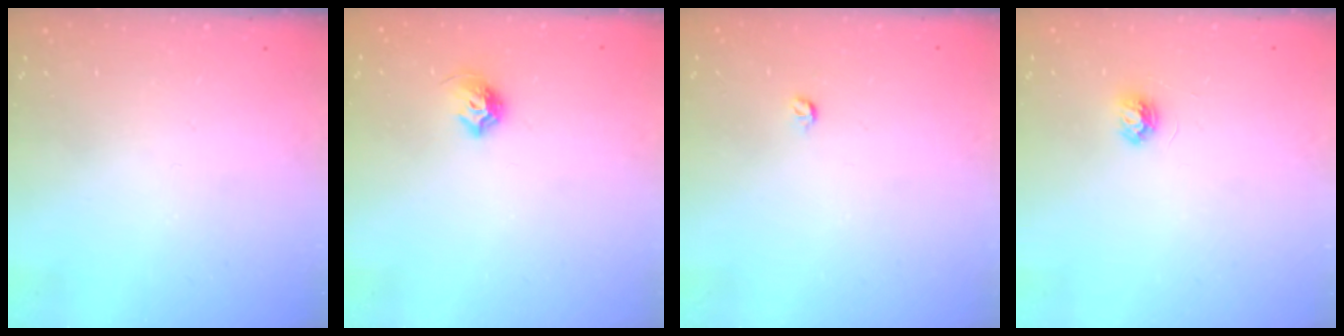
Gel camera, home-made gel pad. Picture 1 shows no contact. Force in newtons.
{"total": 7.0, "press": 6.9, "slide": 0.8}
{"total": 3.2, "press": 3.2, "slide": 0.4}
{"total": 3.7, "press": 3.7, "slide": 0.5}